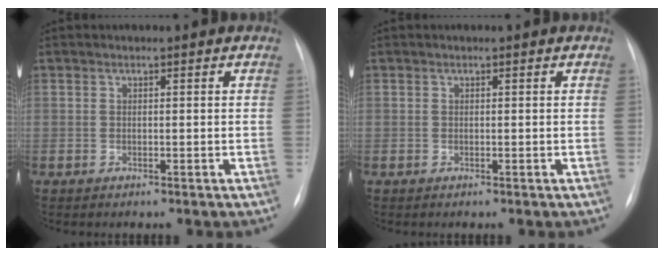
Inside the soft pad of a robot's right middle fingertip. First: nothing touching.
{"total": 0.0}